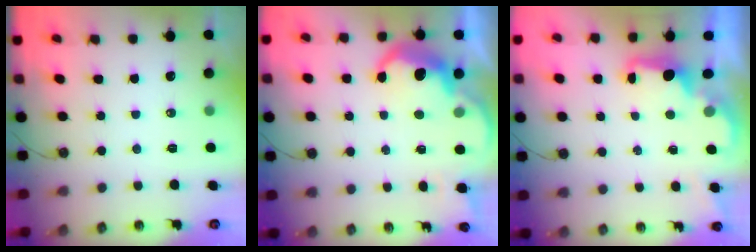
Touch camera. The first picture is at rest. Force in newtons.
{"total": 7.9, "press": 7.9, "slide": 0.6}
{"total": 2.2, "press": 2.1, "slide": 0.7}